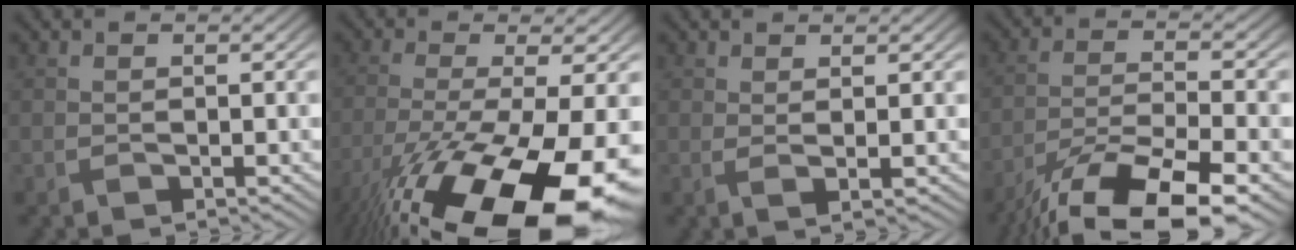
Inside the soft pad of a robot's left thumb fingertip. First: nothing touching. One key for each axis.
{"total": 18.5, "fx": -10.3, "fy": 5.7, "fz": 14.2, "tx": -0.291, "ty": -0.050, "tz": -0.163}
{"total": 1.7, "fx": 0.8, "fy": 0.3, "fz": 1.5, "tx": -0.029, "ty": -0.005, "tz": 0.014}
{"total": 13.5, "fx": -10.1, "fy": 3.2, "fz": 8.3, "tx": -0.167, "ty": -0.021, "tz": -0.172}